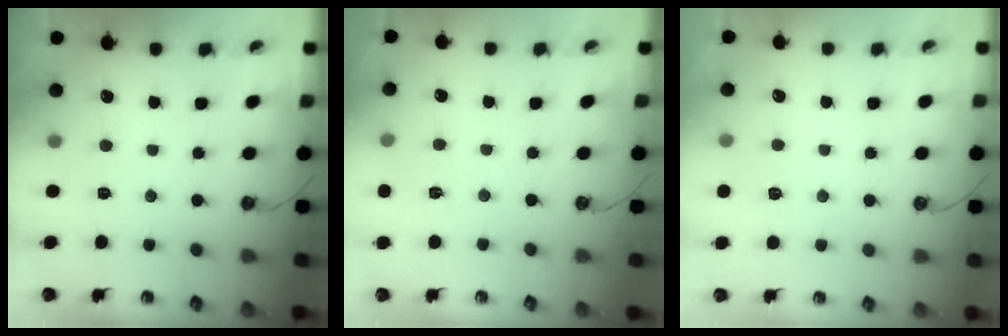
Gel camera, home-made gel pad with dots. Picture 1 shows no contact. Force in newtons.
{"total": 5.5, "press": 5.4, "slide": 0.5}
{"total": 2.7, "press": 2.7, "slide": 0.4}